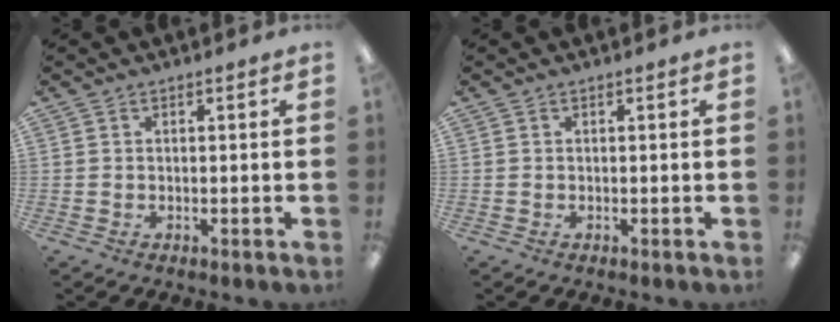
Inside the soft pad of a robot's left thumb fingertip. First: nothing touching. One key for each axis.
{"total": 0.0}